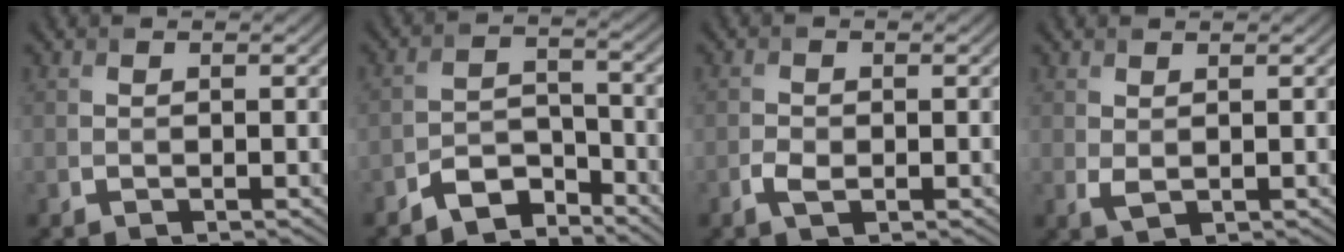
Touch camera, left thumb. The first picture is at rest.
{"total": 5.0, "force": [-4.3, 2.0, 1.6], "torque": [-0.025, 0.003, -0.085]}
{"total": 1.7, "force": [-0.6, 1.0, 1.2], "torque": [-0.028, -0.002, -0.013]}
{"total": 1.3, "force": [0.5, 0.7, 1.0], "torque": [-0.027, -0.003, 0.015]}